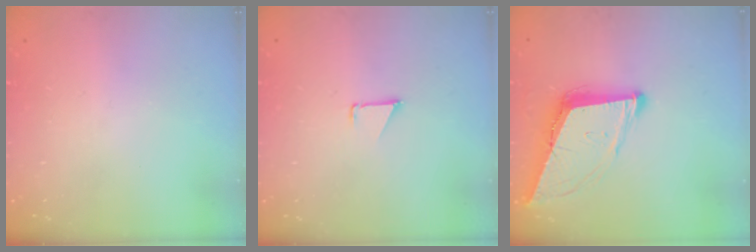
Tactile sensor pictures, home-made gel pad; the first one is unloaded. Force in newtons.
{"total": 0.7, "press": 0.7, "slide": 0.1}
{"total": 10.9, "press": 10.3, "slide": 3.6}